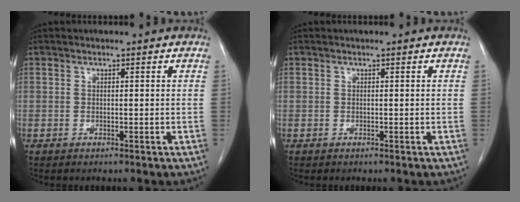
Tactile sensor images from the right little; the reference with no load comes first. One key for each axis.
{"total": 0.0}